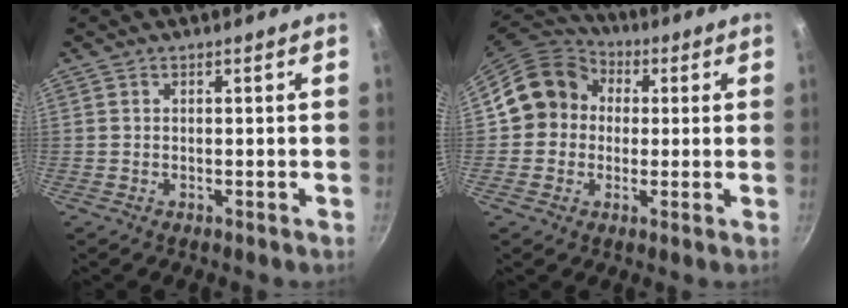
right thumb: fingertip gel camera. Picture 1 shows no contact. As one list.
[{"total": 12.5, "force": [1.3, 11.2, 5.3], "torque": [-0.058, 0.030, 0.003]}]